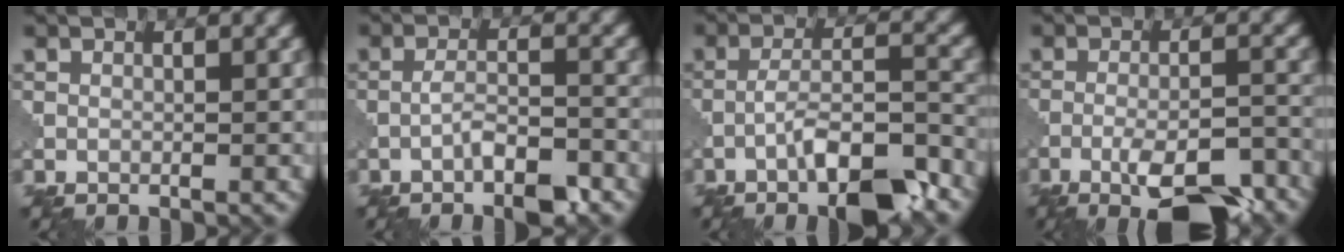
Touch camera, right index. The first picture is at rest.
{"total": 3.9, "force": [-2.4, 1.0, 2.9], "torque": [-0.058, 0.004, -0.047]}
{"total": 7.7, "force": [-4.5, 1.8, 5.9], "torque": [-0.105, 0.006, -0.080]}
{"total": 8.1, "force": [-5.0, 2.0, 6.0], "torque": [-0.094, -0.003, -0.081]}